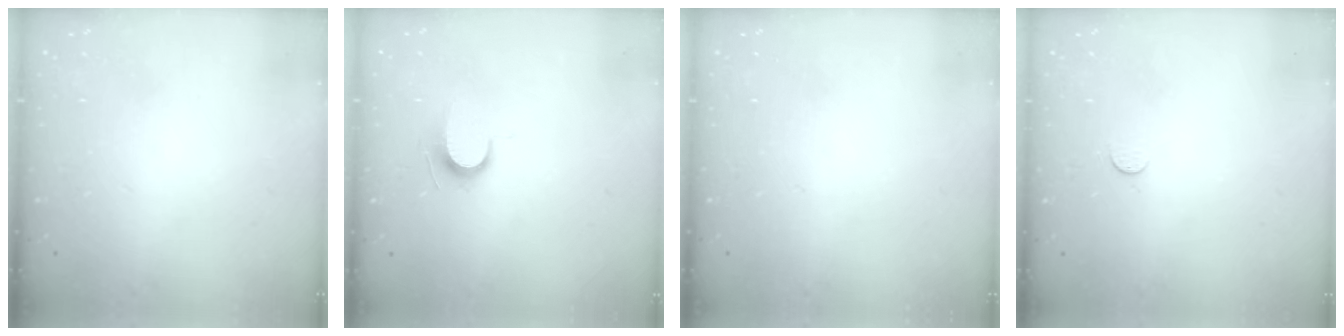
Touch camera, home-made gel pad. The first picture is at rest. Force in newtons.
{"total": 6.1, "press": 6.0, "slide": 0.6}
{"total": 0.0}
{"total": 3.1, "press": 3.1, "slide": 0.4}